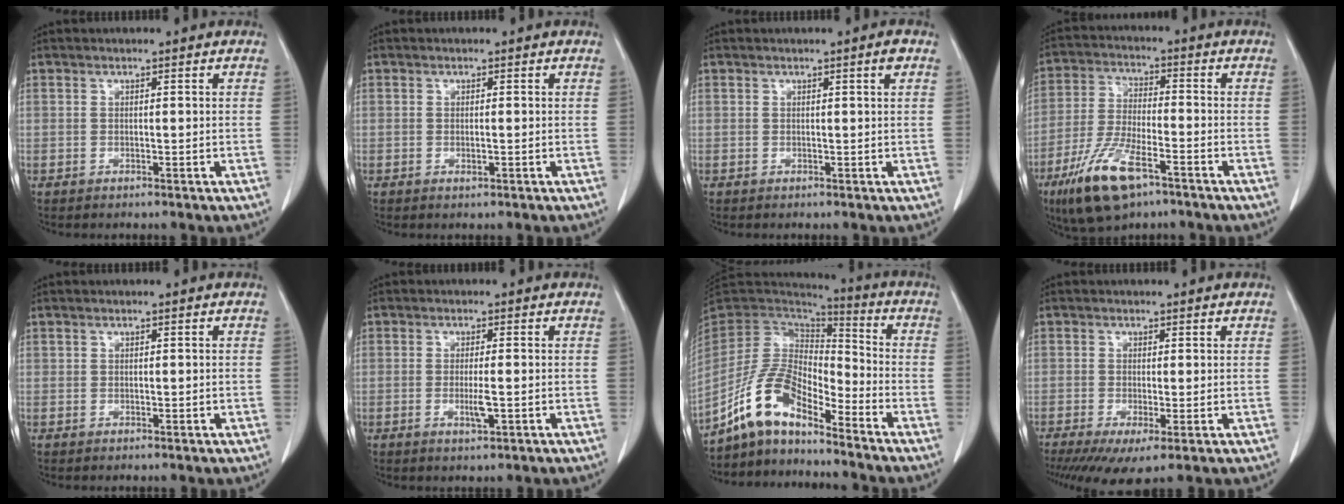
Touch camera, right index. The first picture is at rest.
{"total": 1.0, "force": [-0.2, 0.2, 0.9], "torque": [-0.018, -0.004, -0.001]}
{"total": 1.6, "force": [0.8, -0.2, 1.4], "torque": [-0.021, -0.004, 0.012]}
{"total": 12.1, "force": [-6.9, 3.7, 9.2], "torque": [-0.194, -0.018, -0.124]}
{"total": 0.6, "force": [0.2, 0.3, 0.5], "torque": [-0.010, -0.002, 0.005]}
{"total": 2.9, "force": [-0.6, 0.4, 2.8], "torque": [-0.054, -0.005, -0.010]}
{"total": 10.9, "force": [-8.3, 3.6, 6.2], "torque": [-0.135, 0.027, -0.162]}
{"total": 6.2, "force": [-2.5, 1.9, 5.4], "torque": [-0.086, -0.017, -0.040]}